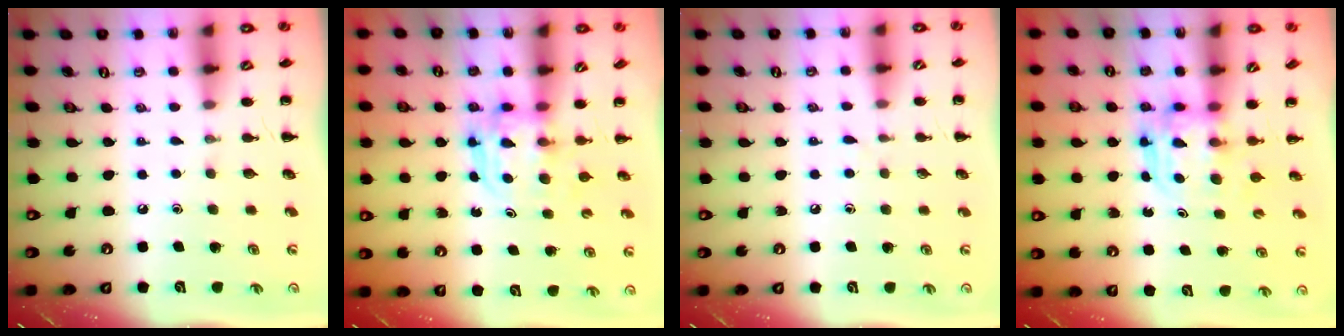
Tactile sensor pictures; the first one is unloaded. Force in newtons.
{"total": 3.6, "press": 3.6, "slide": 0.2}
{"total": 3.0, "press": 2.6, "slide": 1.5}
{"total": 3.8, "press": 3.8, "slide": 0.3}